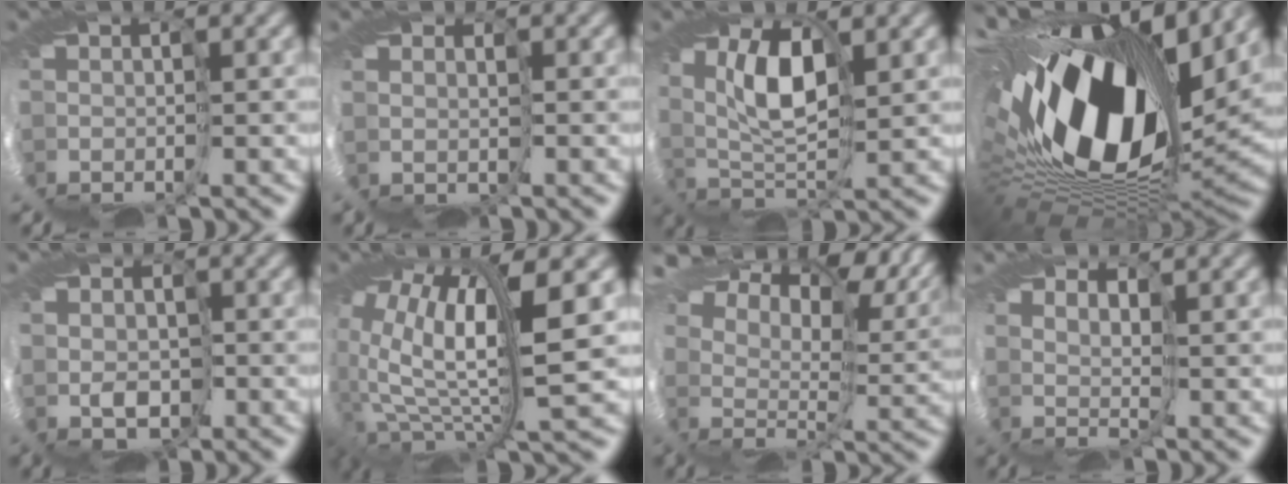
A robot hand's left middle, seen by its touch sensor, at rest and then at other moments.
{"total": 2.0, "force": [1.8, -0.2, -0.7], "torque": [0.013, -0.006, 0.037]}
{"total": 5.0, "force": [3.6, 0.6, 3.4], "torque": [-0.090, 0.015, 0.054]}
{"total": 16.7, "force": [6.2, 8.3, 13.1], "torque": [-0.267, -0.028, 0.108]}
{"total": 1.8, "force": [1.7, 0.6, -0.2], "torque": [-0.012, -0.005, 0.025]}
{"total": 9.7, "force": [2.5, 2.2, 9.1], "torque": [-0.211, -0.018, 0.065]}
{"total": 13.6, "force": [11.5, 3.4, 6.4], "torque": [-0.122, 0.033, 0.191]}
{"total": 4.0, "force": [3.2, -2.1, -1.1], "torque": [0.014, 0.006, 0.049]}